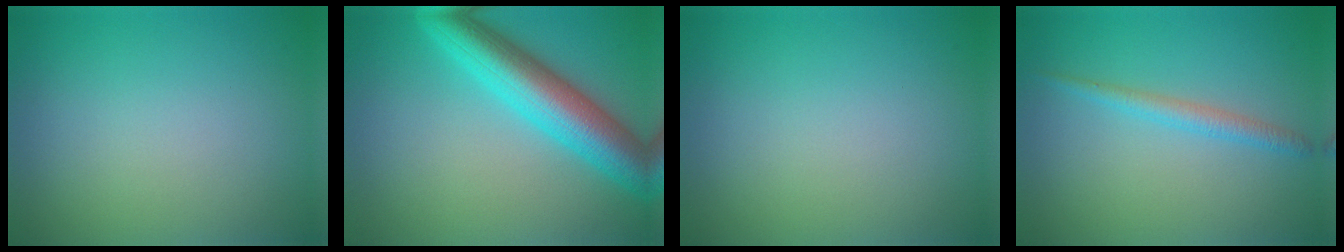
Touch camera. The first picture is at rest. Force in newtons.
{"total": 7.7, "press": 7.7, "slide": 0.2}
{"total": 0.0}
{"total": 1.8, "press": 1.8, "slide": 0.1}